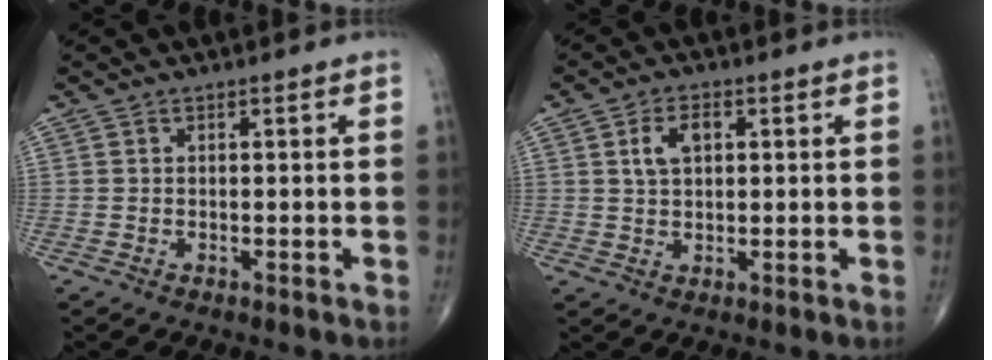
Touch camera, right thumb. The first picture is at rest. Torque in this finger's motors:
{"motor_torque": [-0.11, 0.38, -0.06, -0.05, 0.03]}